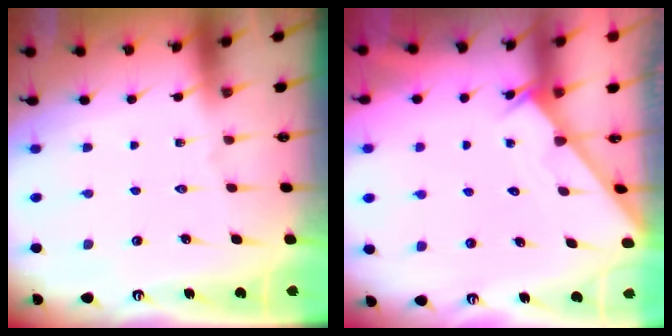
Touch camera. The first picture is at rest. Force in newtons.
{"total": 2.9, "press": 2.9, "slide": 0.3}